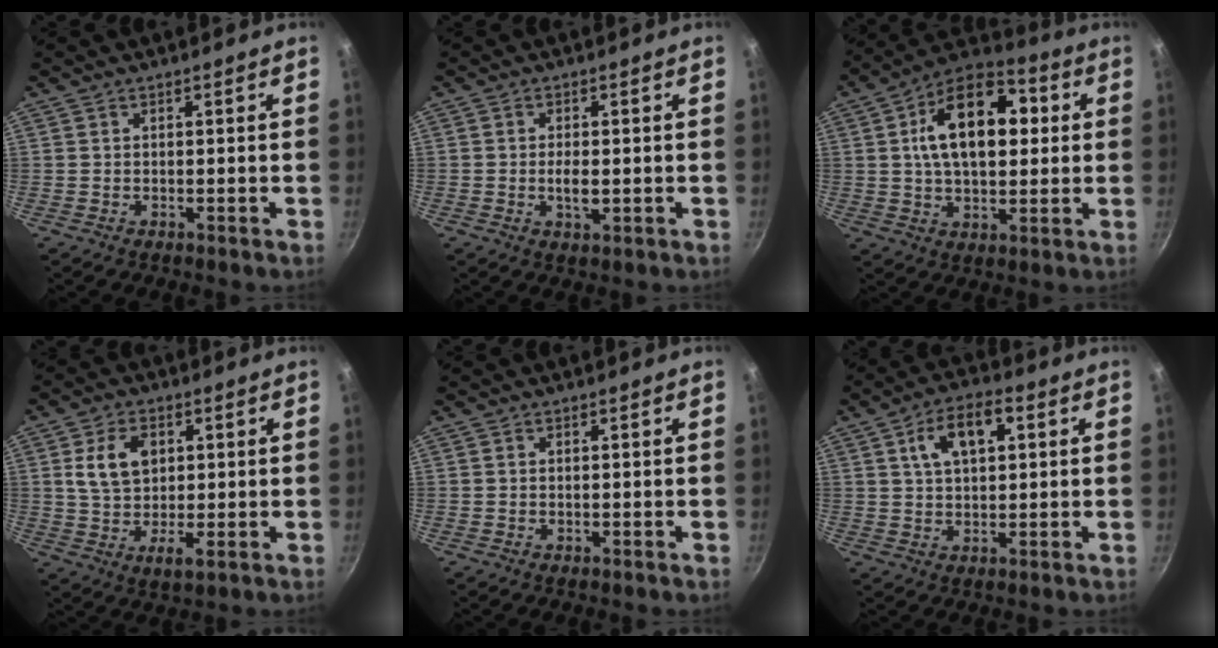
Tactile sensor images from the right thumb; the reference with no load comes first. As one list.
[{"total": 3.2, "force": [-0.5, 1.5, 2.8], "torque": [-0.048, -0.001, -0.009]}, {"total": 18.1, "force": [3.4, 10.5, 14.3], "torque": [-0.204, 0.017, 0.048]}, {"total": 9.9, "force": [2.2, 6.1, 7.5], "torque": [-0.126, -0.008, 0.045]}, {"total": 0.0}, {"total": 9.5, "force": [3.2, 5.0, 7.4], "torque": [-0.119, 0.007, 0.051]}]